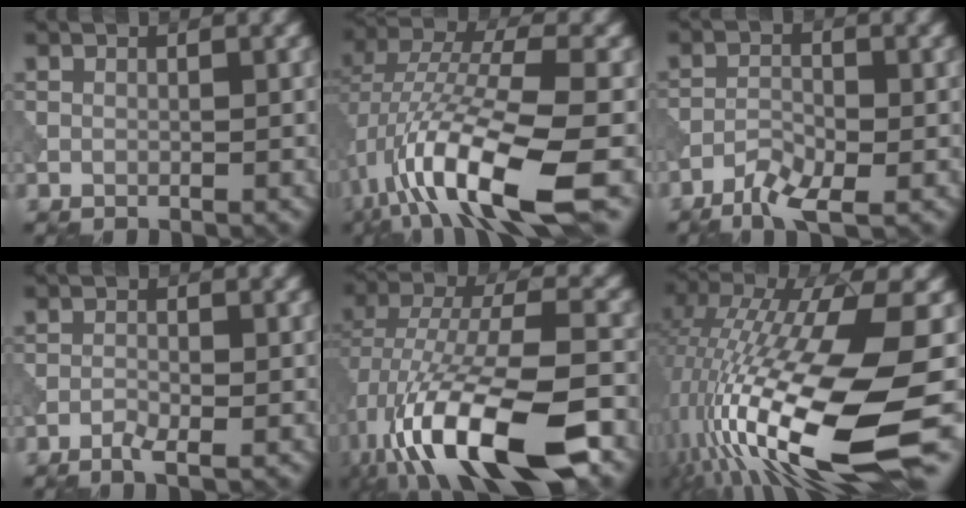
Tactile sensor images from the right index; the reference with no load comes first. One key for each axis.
{"total": 13.0, "fx": -4.7, "fy": 3.9, "fz": 11.5, "tx": -0.220, "ty": 0.003, "tz": -0.081}
{"total": 3.8, "fx": -2.5, "fy": 1.3, "fz": 2.5, "tx": -0.047, "ty": 0.000, "tz": -0.052}
{"total": 1.5, "fx": -1.0, "fy": 0.4, "fz": 1.1, "tx": -0.024, "ty": 0.001, "tz": -0.020}
{"total": 14.5, "fx": -5.7, "fy": 5.8, "fz": 12.0, "tx": -0.226, "ty": -0.006, "tz": -0.098}
{"total": 17.3, "fx": -4.8, "fy": 4.5, "fz": 16.0, "tx": -0.319, "ty": 0.000, "tz": -0.084}